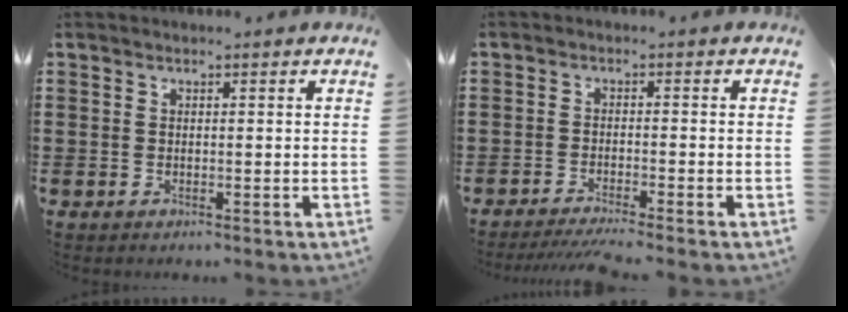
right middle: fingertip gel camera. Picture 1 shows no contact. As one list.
[{"total": 2.5, "force": [-2.2, -0.3, 1.2], "torque": [-0.028, -0.005, -0.045]}]